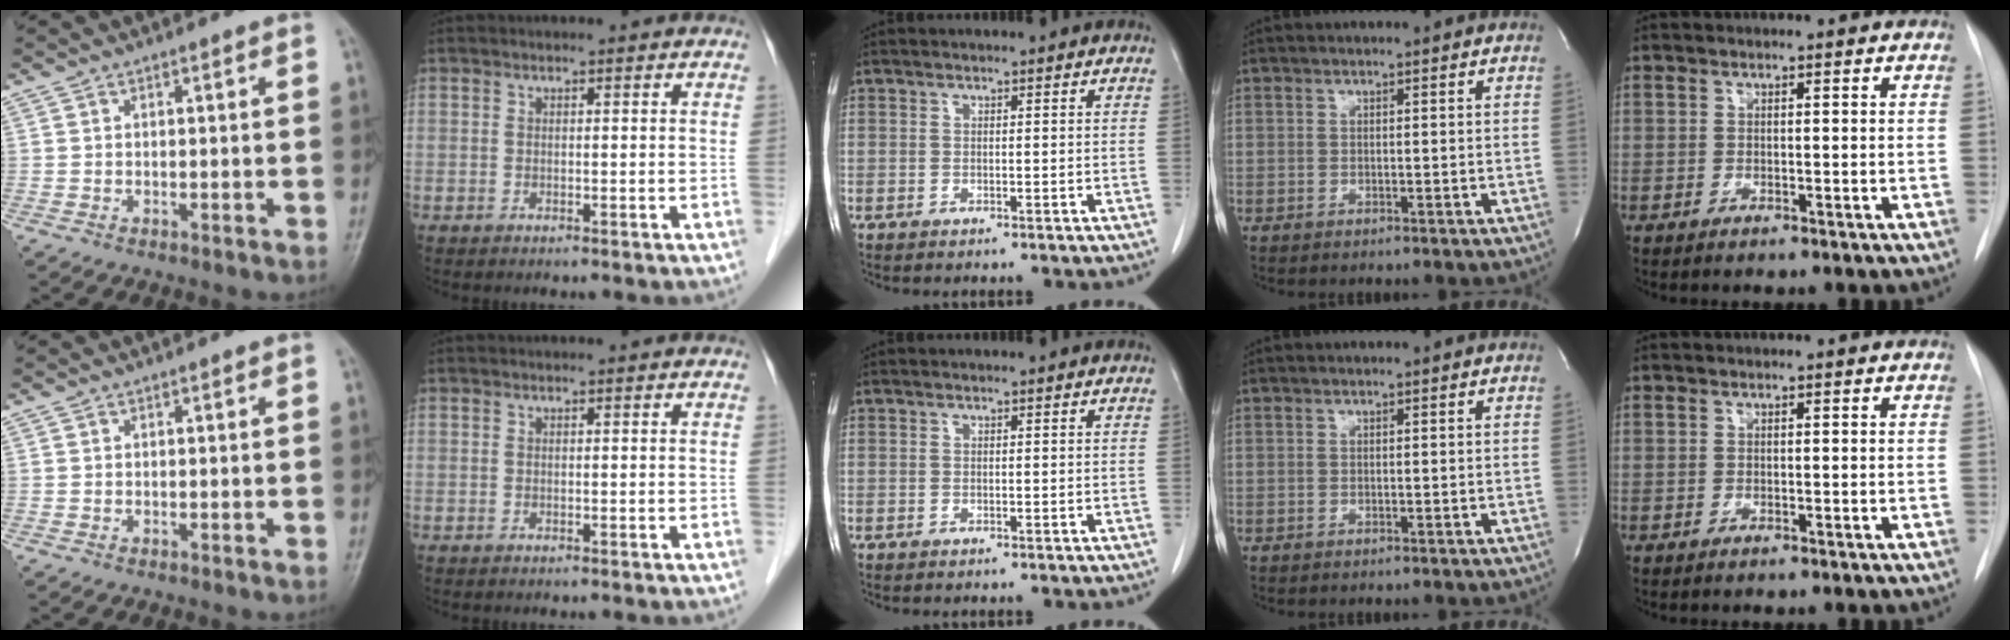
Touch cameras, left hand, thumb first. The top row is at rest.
{}